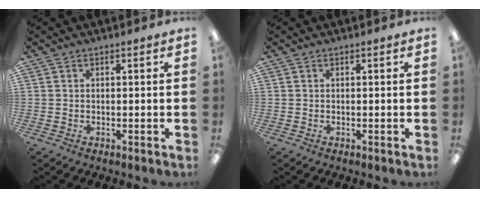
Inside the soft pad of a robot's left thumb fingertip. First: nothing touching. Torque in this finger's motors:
{"motor_torque": [-0.12, 0.10, 0.15, -0.15, 0.00]}